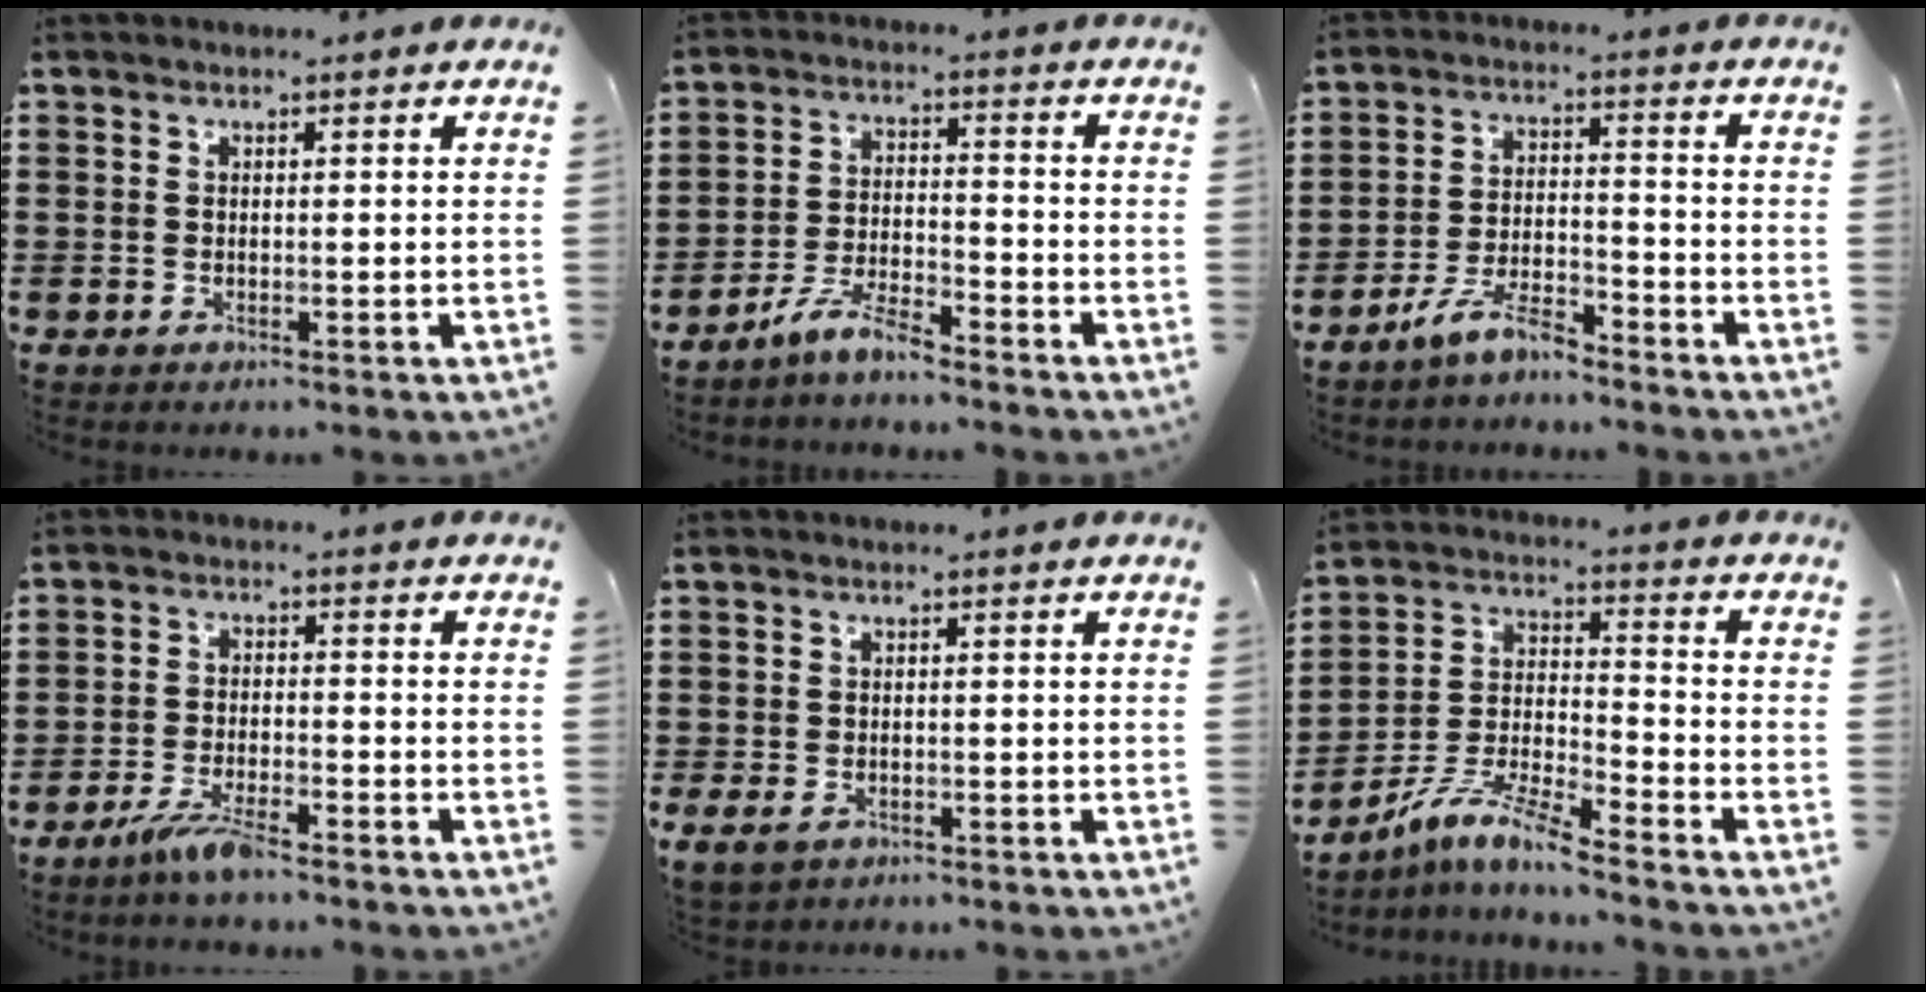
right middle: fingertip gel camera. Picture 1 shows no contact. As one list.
[{"total": 5.9, "force": [-5.2, 0.8, 2.6], "torque": [-0.063, -0.001, -0.104]}, {"total": 6.7, "force": [-5.7, 1.3, 3.1], "torque": [-0.070, 0.001, -0.113]}, {"total": 4.6, "force": [-3.6, 0.3, 2.9], "torque": [-0.065, -0.008, -0.070]}, {"total": 1.4, "force": [-0.7, 0.9, 0.7], "torque": [-0.032, -0.005, -0.020]}, {"total": 8.7, "force": [-7.6, 0.4, 4.4], "torque": [-0.097, 0.000, -0.152]}]